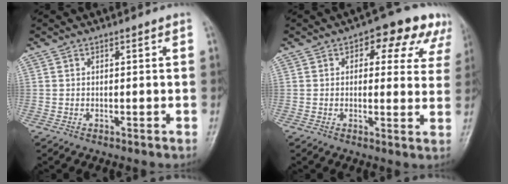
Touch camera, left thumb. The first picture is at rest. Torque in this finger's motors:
{"motor_torque": [-0.02, 0.13, 0.19, 0.02, 0.11]}